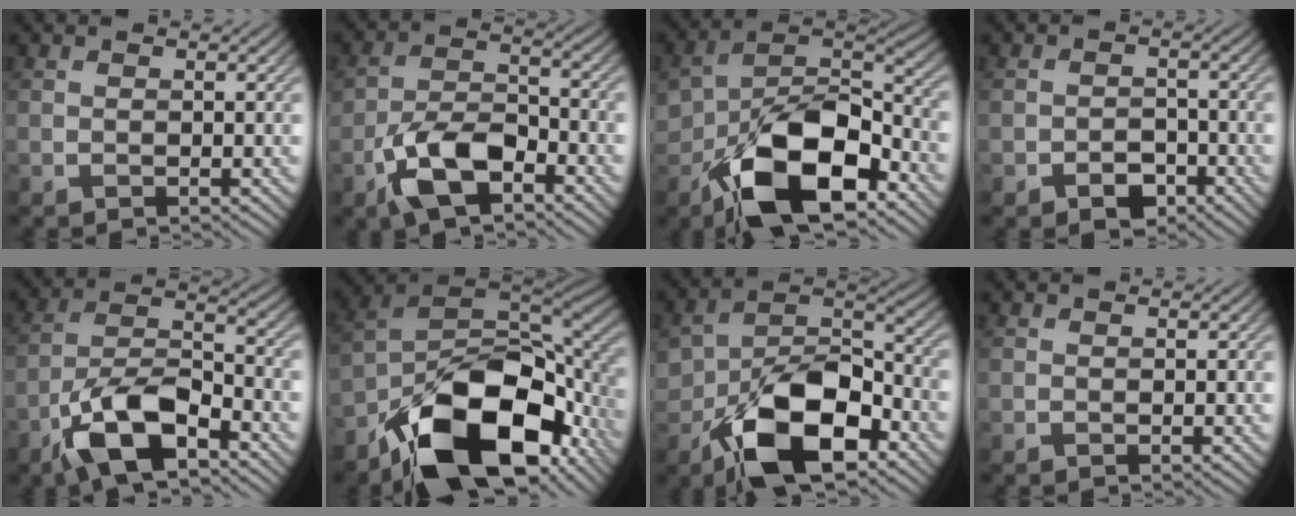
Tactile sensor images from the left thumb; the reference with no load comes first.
{"total": 8.9, "force": [-4.9, 4.3, 6.1], "torque": [-0.122, 0.002, -0.104]}
{"total": 15.4, "force": [-7.5, 8.8, 10.2], "torque": [-0.178, -0.038, -0.133]}
{"total": 3.6, "force": [-2.2, 2.2, 1.7], "torque": [-0.029, -0.001, -0.041]}
{"total": 11.9, "force": [-7.2, 4.6, 8.3], "torque": [-0.156, 0.001, -0.151]}
{"total": 19.6, "force": [-10.2, 10.1, 13.3], "torque": [-0.231, -0.038, -0.170]}
{"total": 13.9, "force": [-6.6, 8.0, 9.2], "torque": [-0.172, -0.032, -0.113]}
{"total": 0.0}